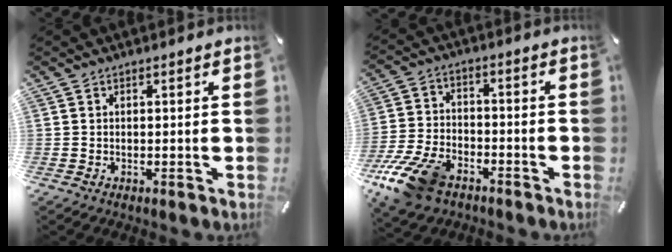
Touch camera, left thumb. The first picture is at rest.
{"total": 13.1, "force": [-8.5, 7.2, 6.8], "torque": [-0.128, 0.047, -0.151]}